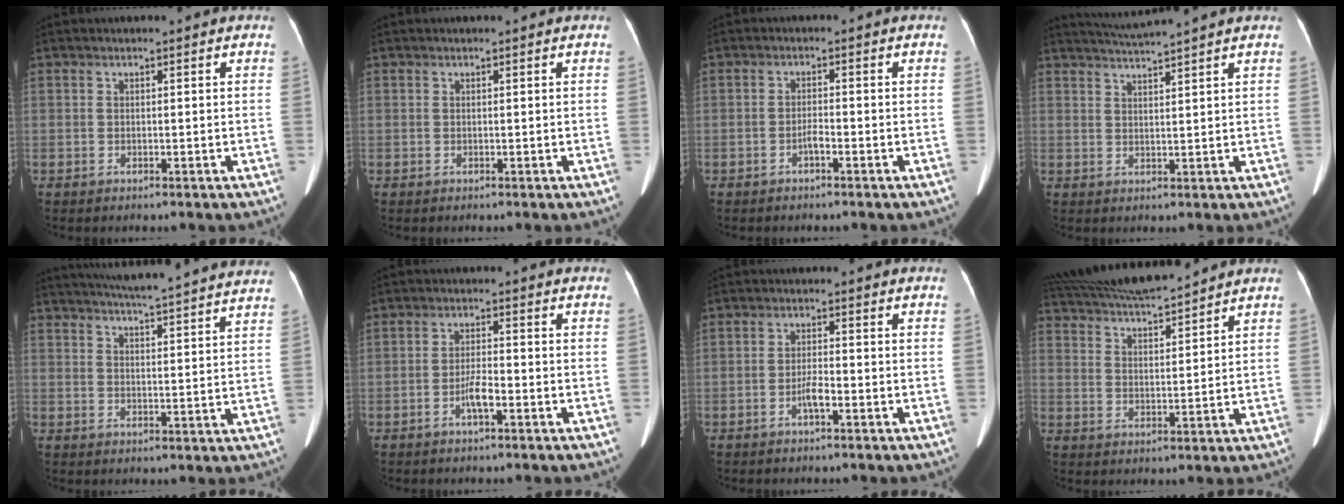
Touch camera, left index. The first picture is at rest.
{"total": 0.0}
{"total": 1.6, "force": [-1.1, 0.1, 1.1], "torque": [-0.021, 0.001, -0.019]}
{"total": 5.3, "force": [4.8, -1.5, 1.6], "torque": [-0.029, 0.009, 0.081]}
{"total": 21.2, "force": [19.5, 0.3, 8.3], "torque": [-0.131, -0.008, 0.246]}
{"total": 3.2, "force": [-1.7, 0.5, 2.7], "torque": [-0.052, 0.000, -0.032]}
{"total": 2.5, "force": [-1.4, 0.3, 2.1], "torque": [-0.039, 0.000, -0.026]}
{"total": 12.8, "force": [11.8, 0.5, 4.9], "torque": [-0.105, 0.016, 0.203]}